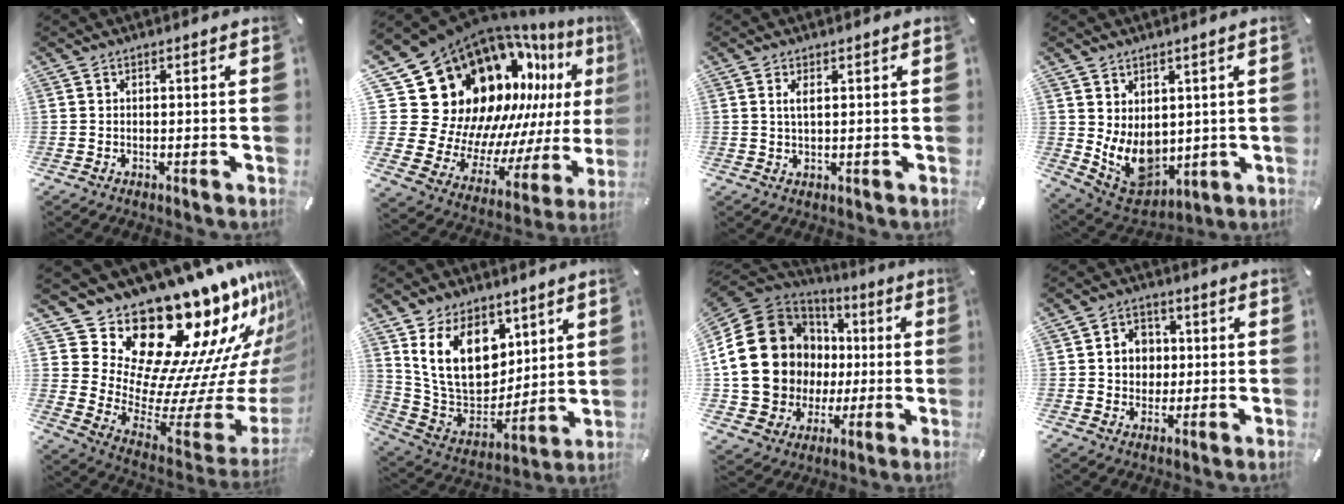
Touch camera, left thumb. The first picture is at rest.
{"total": 25.8, "force": [10.5, 19.6, 13.0], "torque": [-0.192, -0.169, 0.258]}
{"total": 2.4, "force": [0.9, 0.8, 2.0], "torque": [-0.043, 0.002, 0.015]}
{"total": 10.1, "force": [0.8, 8.4, 5.5], "torque": [-0.111, -0.029, 0.022]}
{"total": 26.5, "force": [17.7, 13.7, 14.1], "torque": [-0.194, -0.208, 0.350]}
{"total": 17.9, "force": [7.7, 12.7, 10.0], "torque": [-0.191, -0.039, 0.147]}
{"total": 23.8, "force": [2.4, 20.7, 11.6], "torque": [-0.255, -0.020, 0.080]}
{"total": 6.8, "force": [0.4, 6.4, 2.3], "torque": [-0.035, 0.010, 0.006]}